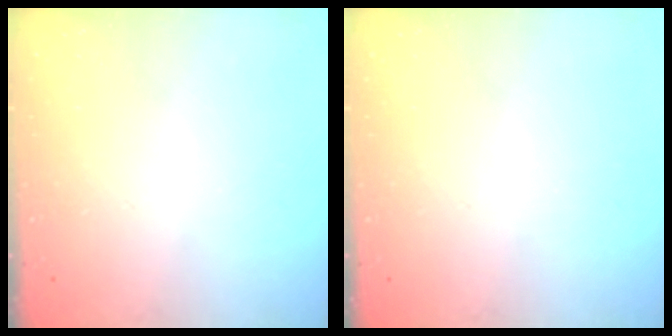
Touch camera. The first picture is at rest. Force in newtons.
{"total": 0.0}